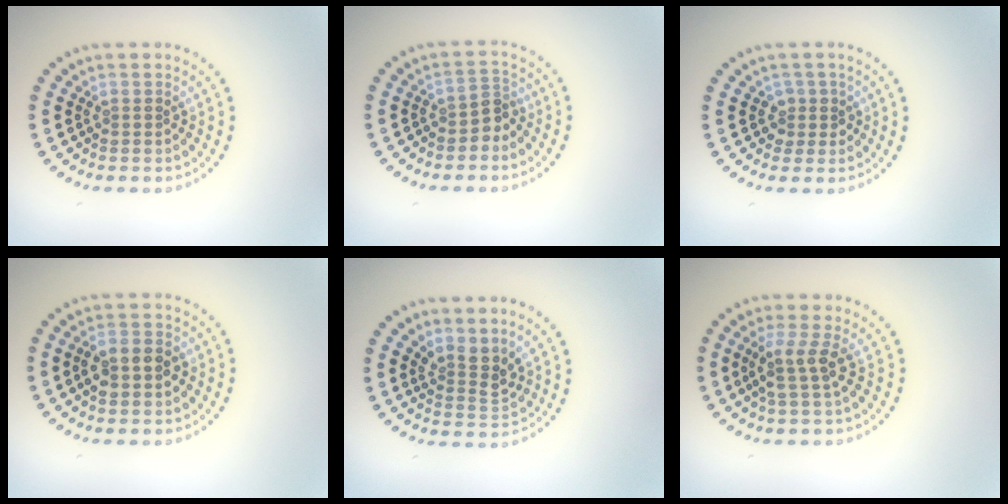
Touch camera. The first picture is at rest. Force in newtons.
{"total": 2.1, "press": 1.6, "slide": 1.3}
{"total": 1.7, "press": 1.3, "slide": 1.0}
{"total": 3.2, "press": 3.2, "slide": 0.5}
{"total": 2.6, "press": 1.9, "slide": 1.7}
{"total": 2.6, "press": 2.0, "slide": 1.7}